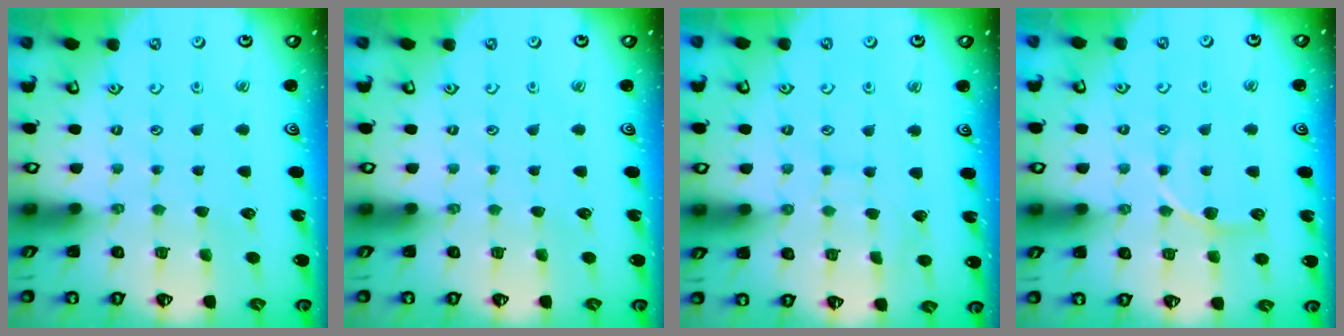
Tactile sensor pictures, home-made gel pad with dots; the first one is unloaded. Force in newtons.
{"total": 0.0}
{"total": 4.2, "press": 4.2, "slide": 0.5}
{"total": 6.5, "press": 6.5, "slide": 0.3}